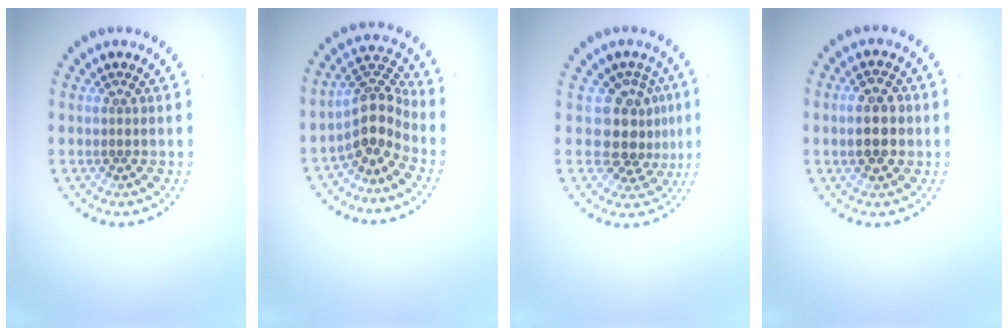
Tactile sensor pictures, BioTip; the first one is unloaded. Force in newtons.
{"total": 3.9, "press": 2.9, "slide": 2.6}
{"total": 4.1, "press": 3.2, "slide": 2.5}
{"total": 4.2, "press": 4.2, "slide": 0.2}